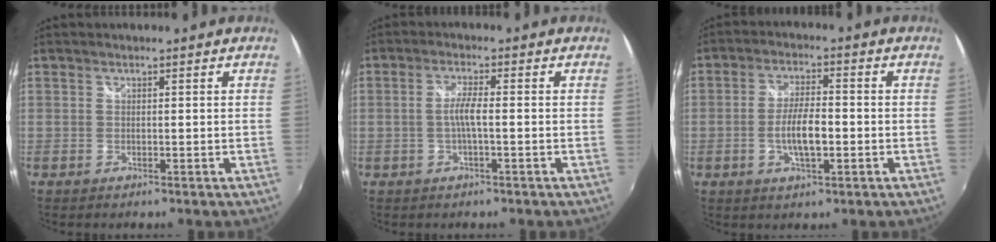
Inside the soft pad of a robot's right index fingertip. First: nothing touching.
{"total": 3.1, "force": [-0.7, 0.0, 3.0], "torque": [-0.059, 0.003, -0.013]}
{"total": 6.6, "force": [-1.7, 2.0, 6.0], "torque": [-0.117, -0.001, -0.028]}